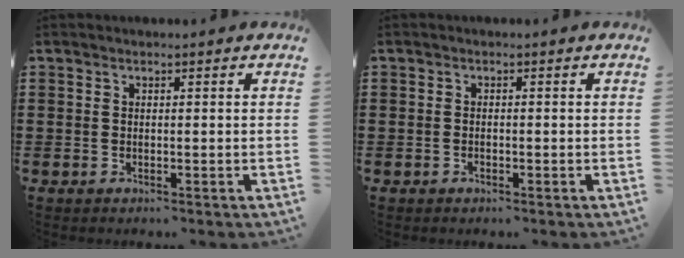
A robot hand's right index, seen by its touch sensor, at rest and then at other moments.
{"total": 0.6, "force": [-0.5, 0.1, 0.4], "torque": [-0.009, -0.005, -0.008]}